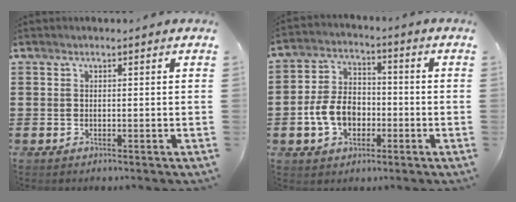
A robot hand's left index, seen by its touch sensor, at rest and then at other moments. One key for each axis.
{"total": 7.9, "fx": -2.4, "fy": 5.7, "fz": 5.0, "tx": -0.119, "ty": 0.009, "tz": -0.049}